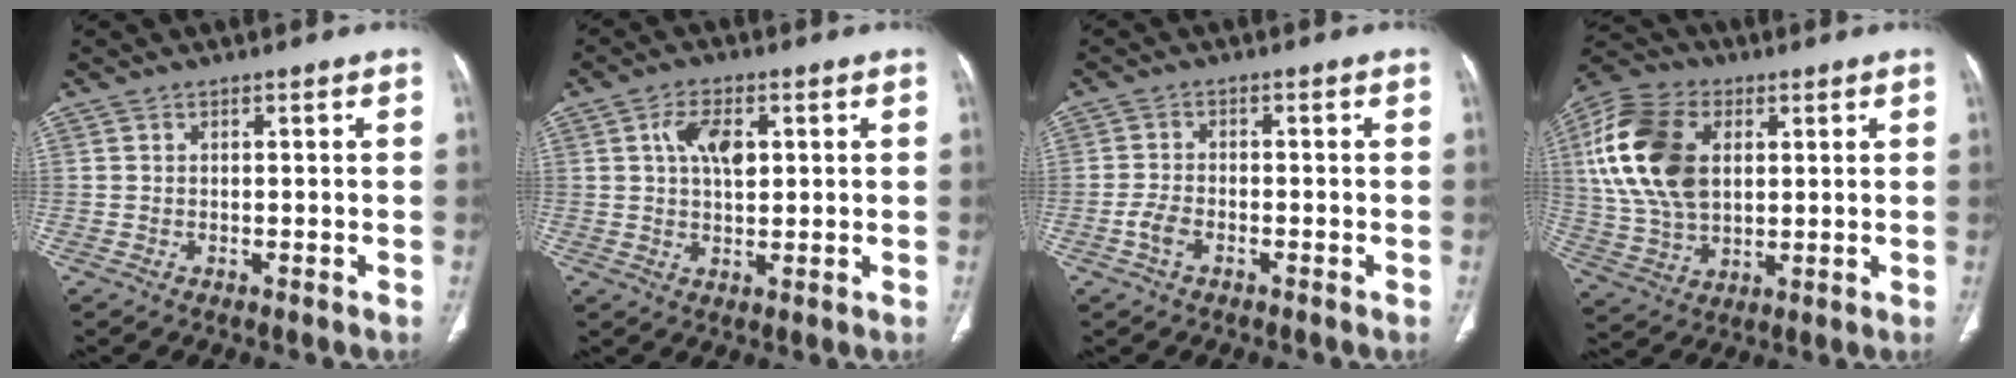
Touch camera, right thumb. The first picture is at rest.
{"total": 6.4, "force": [1.7, 3.6, 5.1], "torque": [-0.082, -0.002, 0.027]}
{"total": 3.1, "force": [-1.5, 1.7, 2.1], "torque": [-0.046, 0.011, -0.032]}
{"total": 19.0, "force": [4.3, 12.4, 13.8], "torque": [-0.274, 0.003, 0.080]}